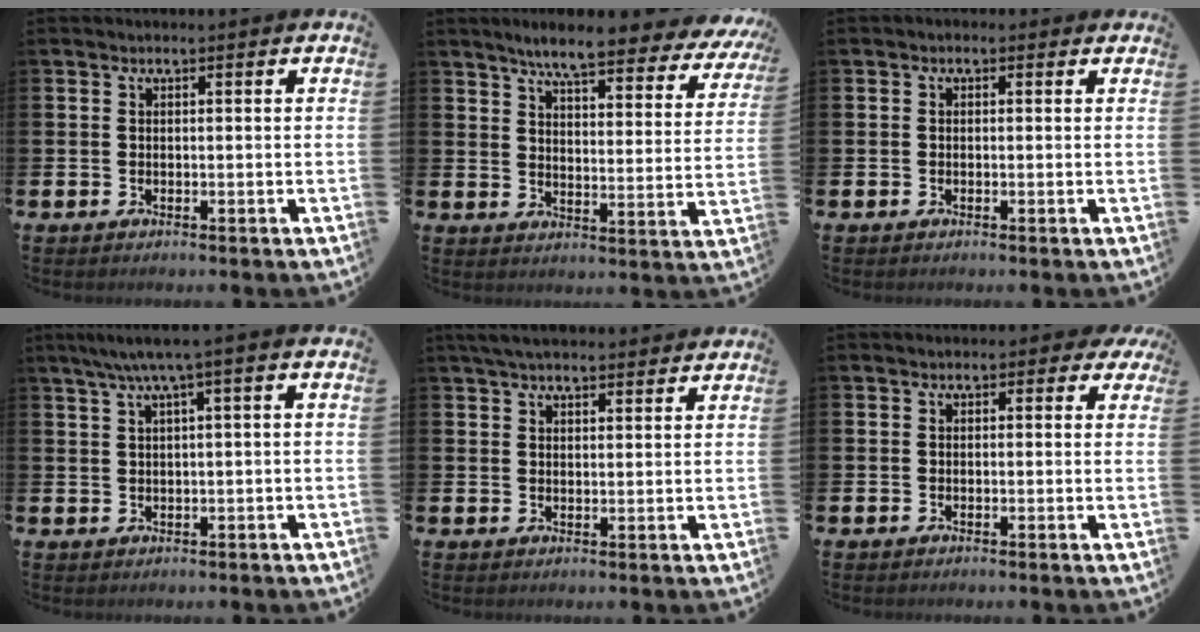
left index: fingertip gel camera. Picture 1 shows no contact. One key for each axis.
{"total": 7.3, "fx": 6.5, "fy": 0.9, "fz": 3.0, "tx": -0.073, "ty": -0.044, "tz": 0.108}
{"total": 0.6, "fx": -0.2, "fy": 0.5, "fz": 0.2, "tx": 0.002, "ty": 0.003, "tz": -0.007}
{"total": 3.3, "fx": 1.4, "fy": -0.2, "fz": 3.0, "tx": -0.062, "ty": 0.003, "tz": 0.023}
{"total": 4.2, "fx": 3.9, "fy": 1.0, "fz": 1.3, "tx": -0.029, "ty": -0.008, "tz": 0.072}
{"total": 1.0, "fx": 0.0, "fy": 0.9, "fz": 0.5, "tx": -0.009, "ty": 0.011, "tz": -0.004}